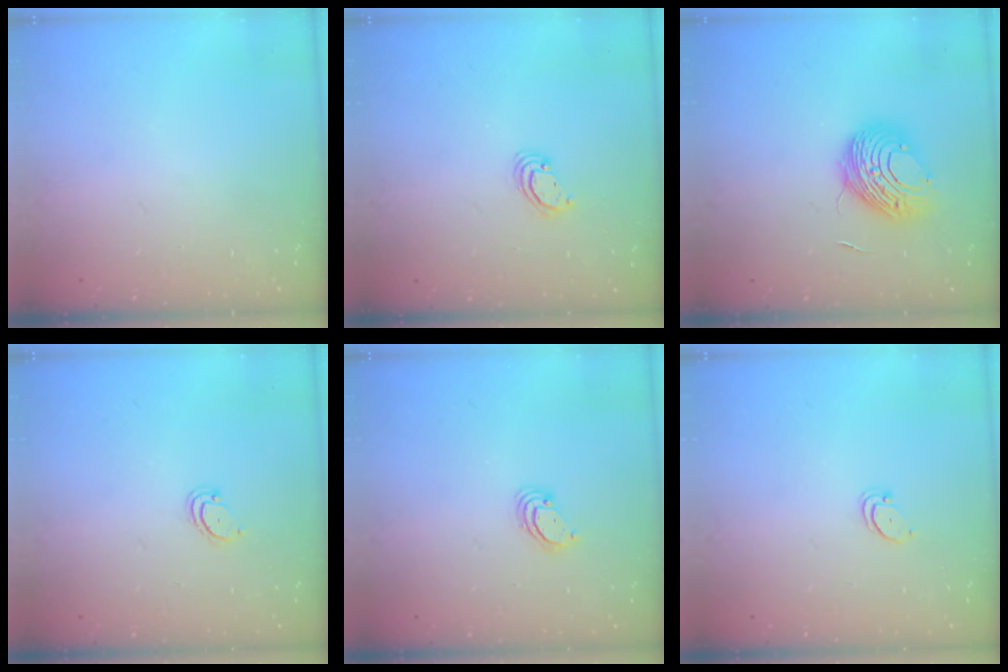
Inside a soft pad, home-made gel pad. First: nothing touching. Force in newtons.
{"total": 2.7, "press": 2.7, "slide": 0.2}
{"total": 10.4, "press": 10.4, "slide": 0.2}
{"total": 2.3, "press": 2.3, "slide": 0.2}
{"total": 3.1, "press": 3.1, "slide": 0.3}
{"total": 2.5, "press": 2.5, "slide": 0.2}